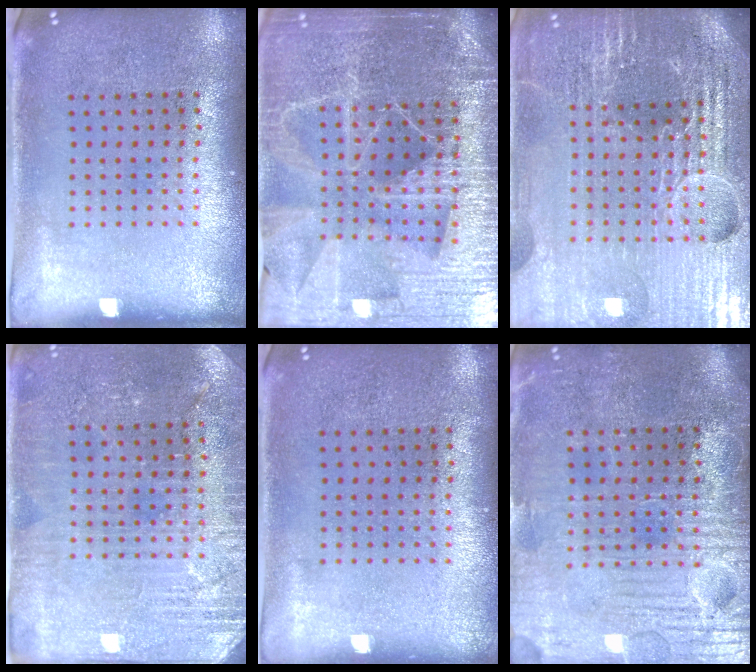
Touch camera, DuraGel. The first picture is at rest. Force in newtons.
{"total": 5.5, "press": 4.9, "slide": 2.6}
{"total": 6.3, "press": 5.6, "slide": 3.0}
{"total": 3.0, "press": 2.9, "slide": 0.5}
{"total": 0.0}
{"total": 4.0, "press": 3.7, "slide": 1.4}